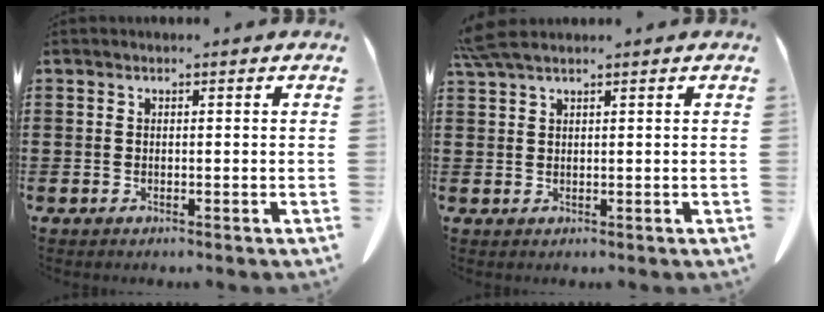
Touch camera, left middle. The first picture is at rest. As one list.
[{"total": 2.8, "force": [2.2, 0.3, 1.7], "torque": [-0.041, 0.002, 0.042]}]